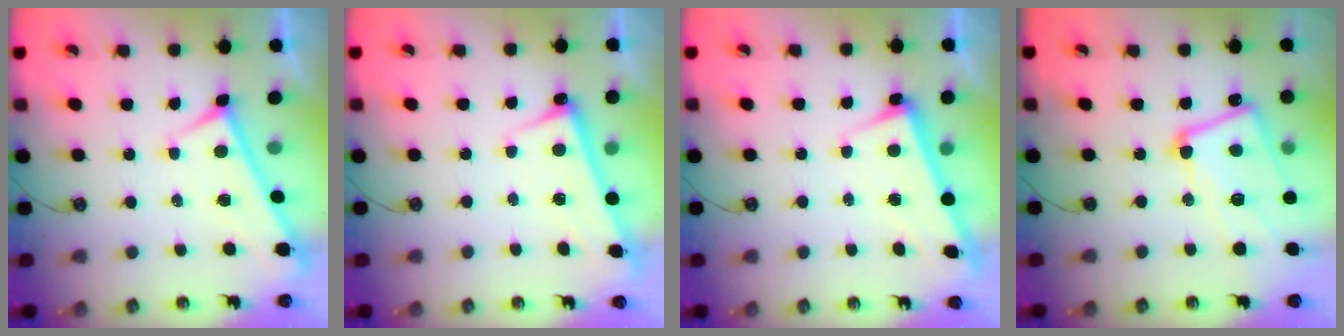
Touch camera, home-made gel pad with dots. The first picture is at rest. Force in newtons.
{"total": 2.8, "press": 2.8, "slide": 0.5}
{"total": 2.7, "press": 2.7, "slide": 0.6}
{"total": 9.0, "press": 8.9, "slide": 1.6}